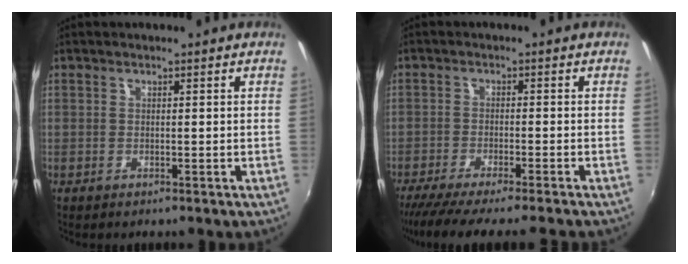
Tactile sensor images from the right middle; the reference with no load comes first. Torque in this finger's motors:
{"motor_torque": [1.09, -1.05, 0.18, 0.10]}